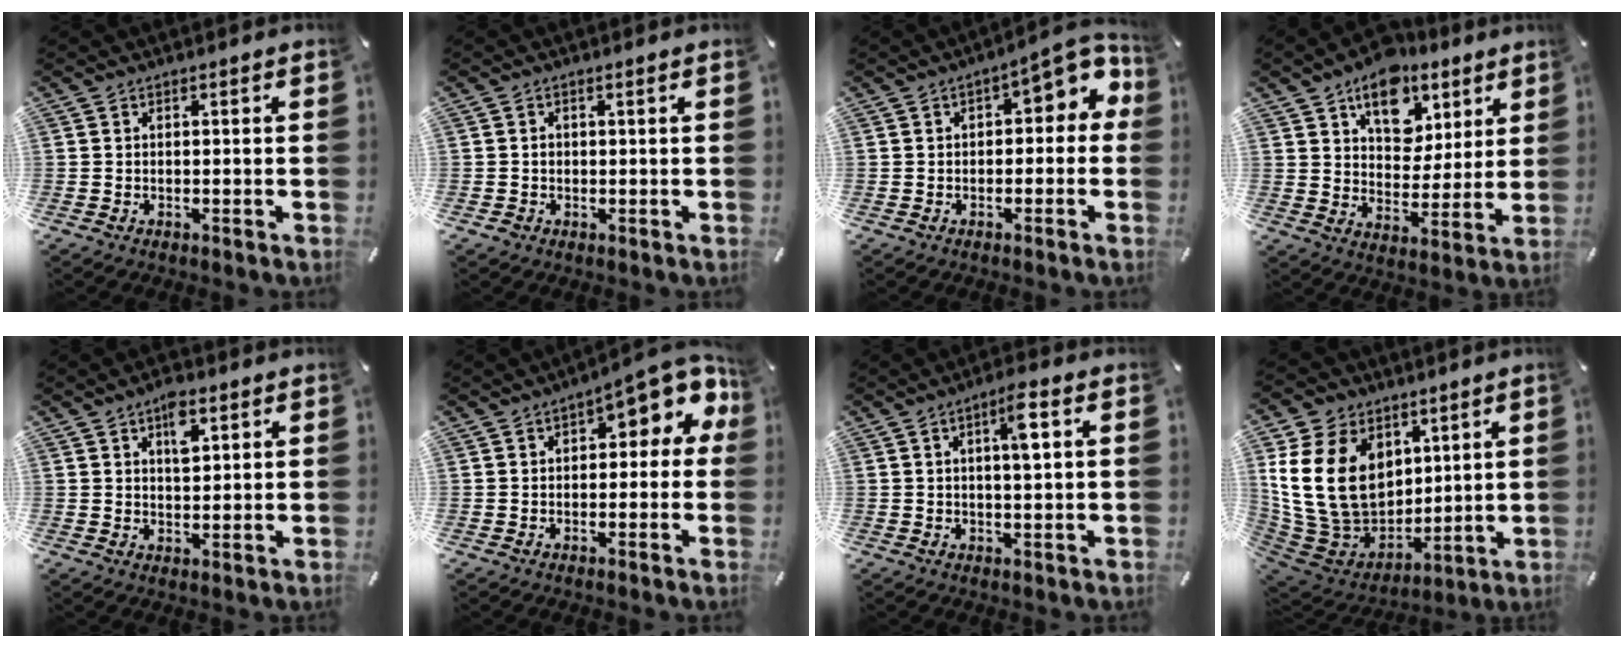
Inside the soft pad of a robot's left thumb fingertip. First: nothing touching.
{"total": 1.1, "force": [0.1, 1.0, 0.6], "torque": [-0.012, 0.006, 0.000]}
{"total": 8.3, "force": [2.5, 3.9, 6.8], "torque": [-0.084, -0.021, 0.035]}
{"total": 13.5, "force": [8.2, 9.1, 5.5], "torque": [-0.077, -0.052, 0.148]}
{"total": 5.8, "force": [2.7, 3.0, 4.2], "torque": [-0.058, -0.006, 0.041]}
{"total": 9.1, "force": [3.5, 4.0, 7.4], "torque": [-0.096, -0.021, 0.055]}
{"total": 6.1, "force": [1.5, 1.1, 5.8], "torque": [-0.097, -0.002, 0.018]}
{"total": 21.3, "force": [5.3, 16.2, 12.8], "torque": [-0.274, -0.034, 0.101]}